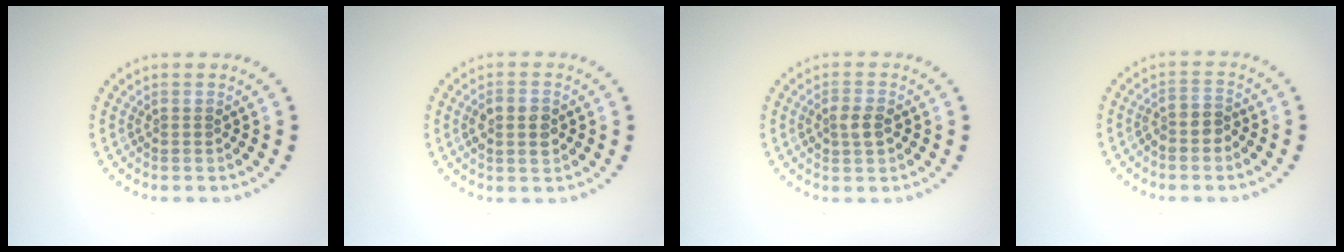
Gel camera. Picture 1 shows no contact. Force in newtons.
{"total": 2.5, "press": 2.5, "slide": 0.3}
{"total": 2.0, "press": 2.0, "slide": 0.4}
{"total": 2.2, "press": 1.9, "slide": 1.2}